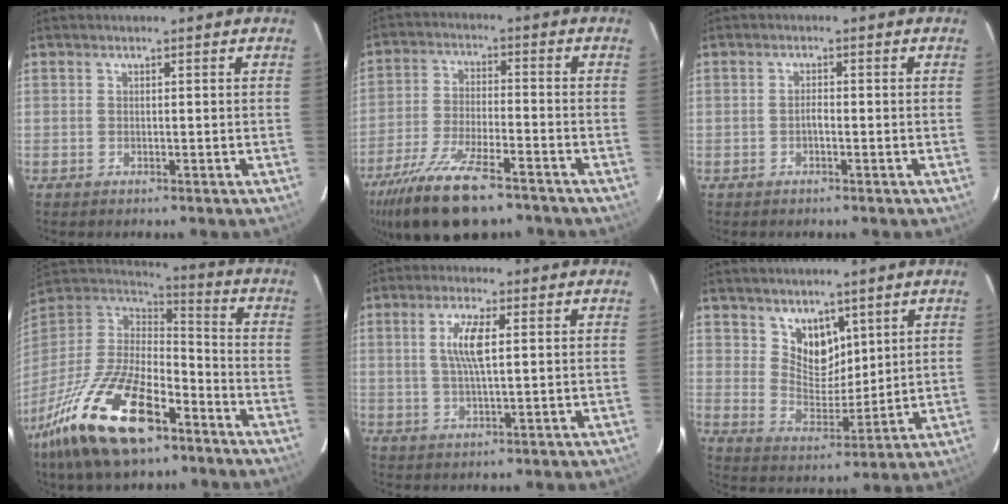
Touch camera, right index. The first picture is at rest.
{"total": 17.0, "force": [-12.5, 5.0, 10.4], "torque": [-0.220, -0.043, -0.220]}
{"total": 1.1, "force": [-0.6, 0.4, 0.8], "torque": [-0.015, 0.006, -0.012]}
{"total": 25.3, "force": [-15.2, 10.7, 17.2], "torque": [-0.353, -0.033, -0.268]}
{"total": 5.6, "force": [1.2, 0.9, 5.4], "torque": [-0.103, 0.001, 0.022]}
{"total": 7.5, "force": [4.8, 4.9, 2.9], "torque": [-0.041, 0.000, 0.096]}